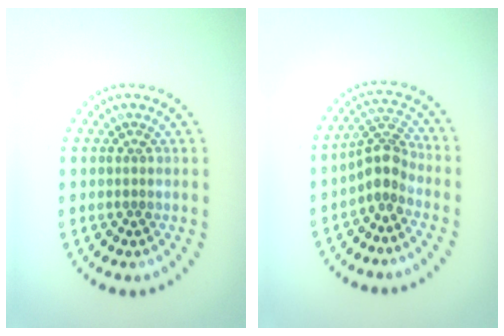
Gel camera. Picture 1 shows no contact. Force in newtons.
{"total": 2.8, "press": 2.2, "slide": 1.8}